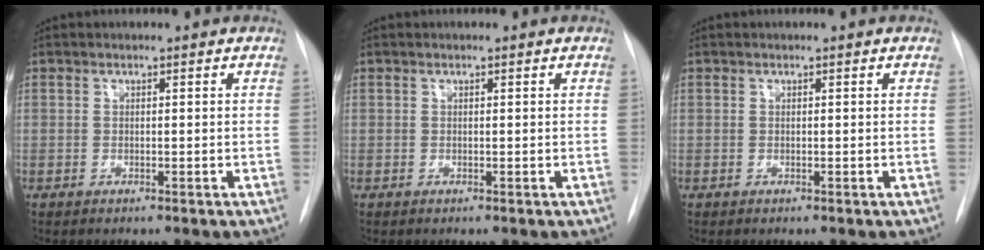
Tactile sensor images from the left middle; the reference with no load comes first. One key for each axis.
{"total": 0.0}
{"total": 0.0}